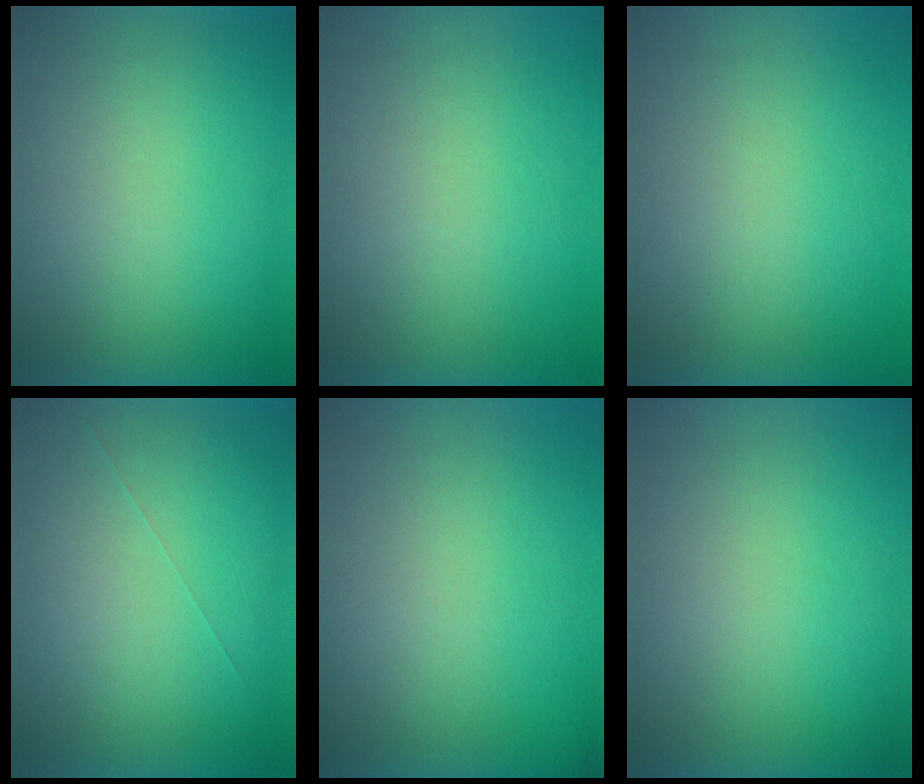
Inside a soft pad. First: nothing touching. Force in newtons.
{"total": 4.7}
{"total": 8.4}
{"total": 1.0}
{"total": 5.0}
{"total": 4.7}